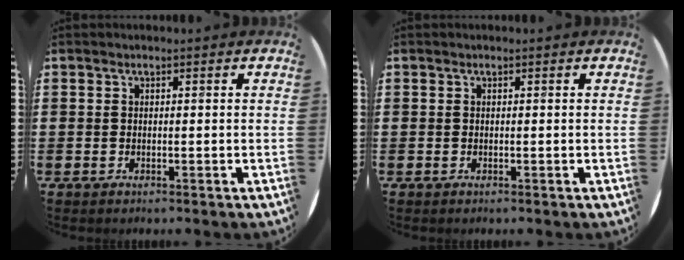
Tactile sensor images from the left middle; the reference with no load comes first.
{"total": 0.0}